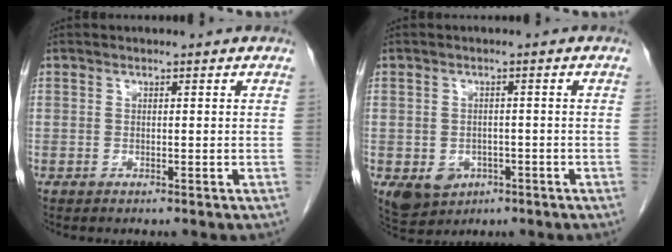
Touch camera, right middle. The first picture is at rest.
{"total": 5.8, "force": [-2.5, 4.7, 2.4], "torque": [-0.046, 0.000, -0.027]}